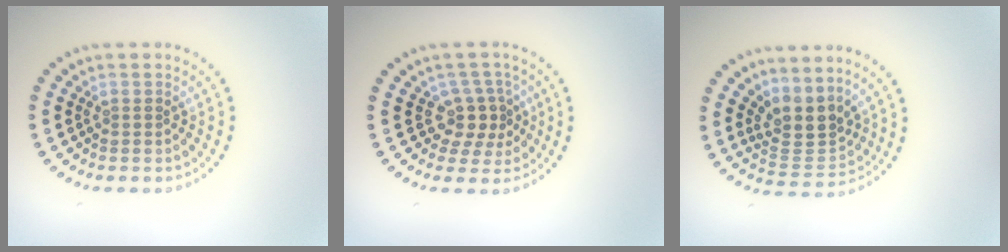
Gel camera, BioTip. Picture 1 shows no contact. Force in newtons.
{"total": 2.8, "press": 2.2, "slide": 1.7}
{"total": 3.6, "press": 2.9, "slide": 2.1}